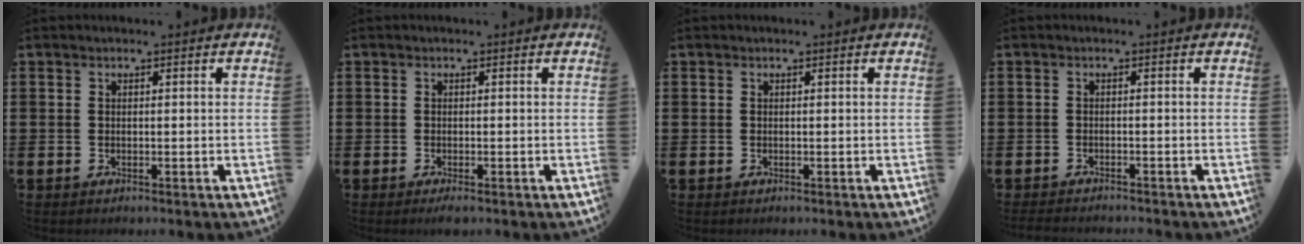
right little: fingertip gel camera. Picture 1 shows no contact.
{"total": 0.7, "force": [-0.4, 0.1, 0.6], "torque": [-0.012, -0.001, -0.007]}
{"total": 0.0}
{"total": 1.0, "force": [-1.0, 0.1, 0.1], "torque": [-0.005, 0.000, -0.021]}